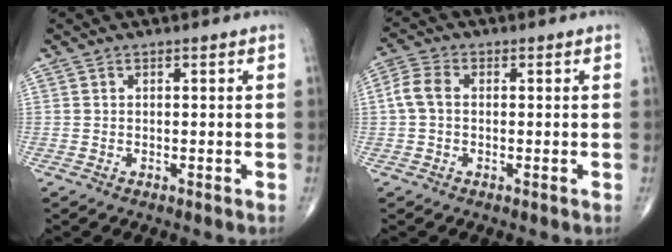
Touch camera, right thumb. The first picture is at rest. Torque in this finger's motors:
{"motor_torque": [-0.36, 0.13, 0.45, 0.03, 0.04]}